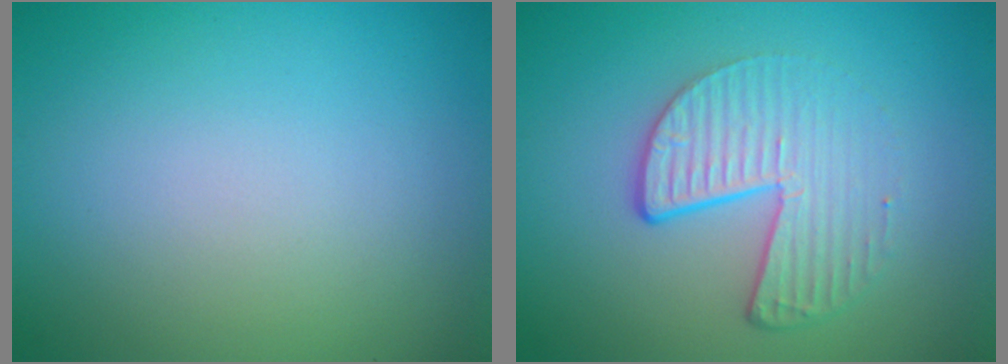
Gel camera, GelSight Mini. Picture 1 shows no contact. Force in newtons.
{"total": 4.7, "press": 3.0, "slide": 3.6}